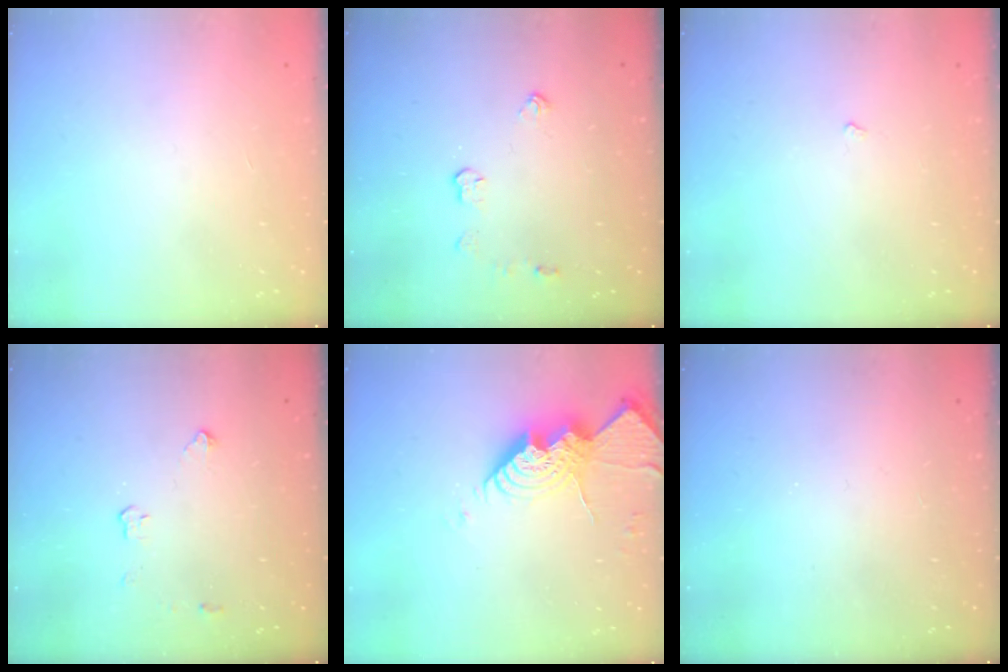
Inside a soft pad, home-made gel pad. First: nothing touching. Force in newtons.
{"total": 3.7, "press": 3.7, "slide": 0.5}
{"total": 2.2, "press": 2.1, "slide": 0.4}
{"total": 2.9, "press": 2.9, "slide": 0.5}
{"total": 15.0, "press": 14.9, "slide": 1.4}
{"total": 0.0}